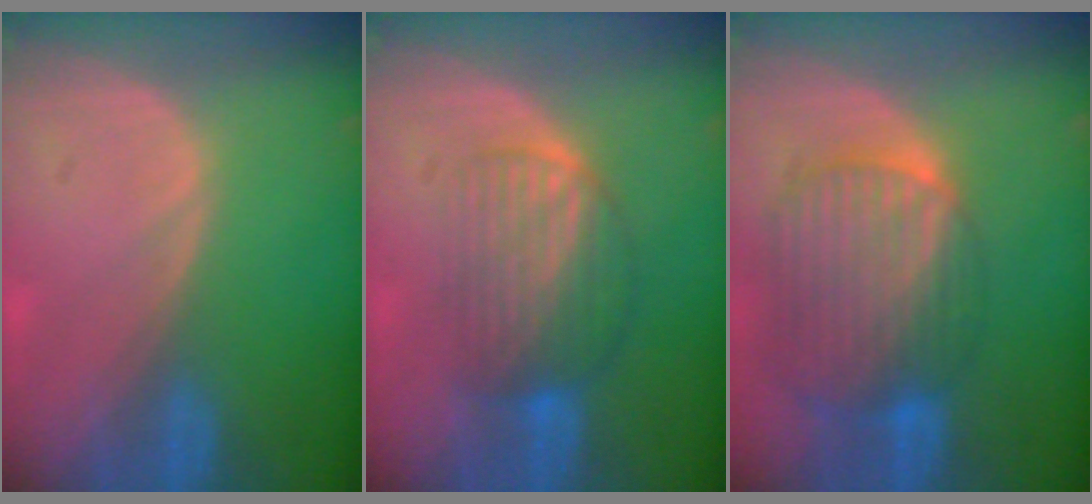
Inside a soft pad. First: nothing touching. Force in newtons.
{"total": 6.7, "press": 6.4, "slide": 1.8}
{"total": 10.4, "press": 8.8, "slide": 5.5}